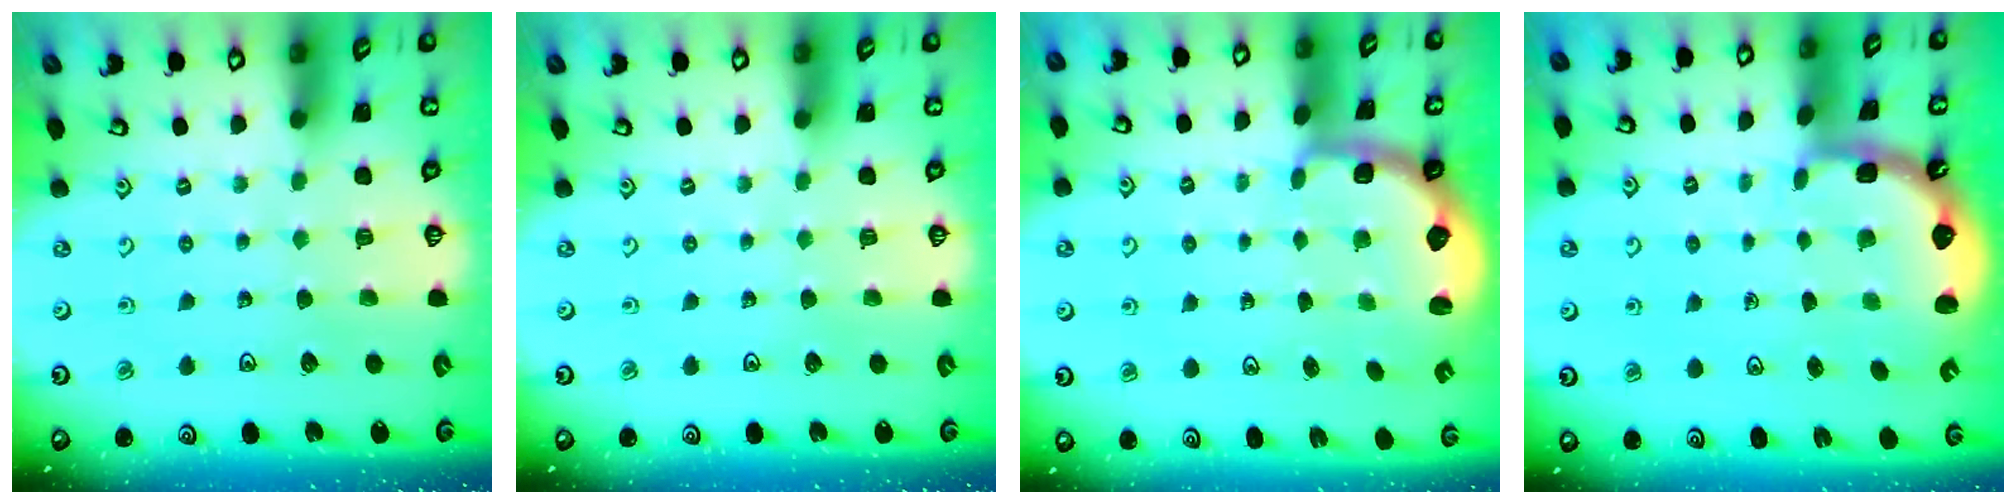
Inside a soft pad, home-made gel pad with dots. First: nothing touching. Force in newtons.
{"total": 0.0}
{"total": 2.8, "press": 1.7, "slide": 2.2}
{"total": 2.4, "press": 1.7, "slide": 1.8}